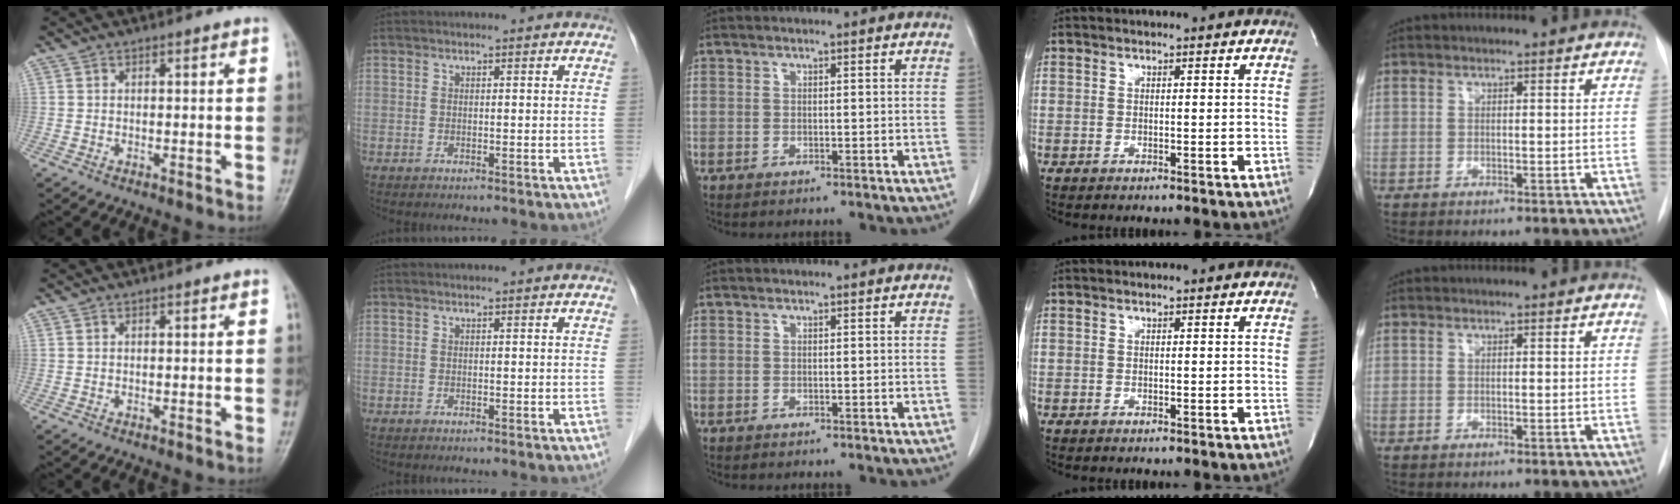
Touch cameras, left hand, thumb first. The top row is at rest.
{}